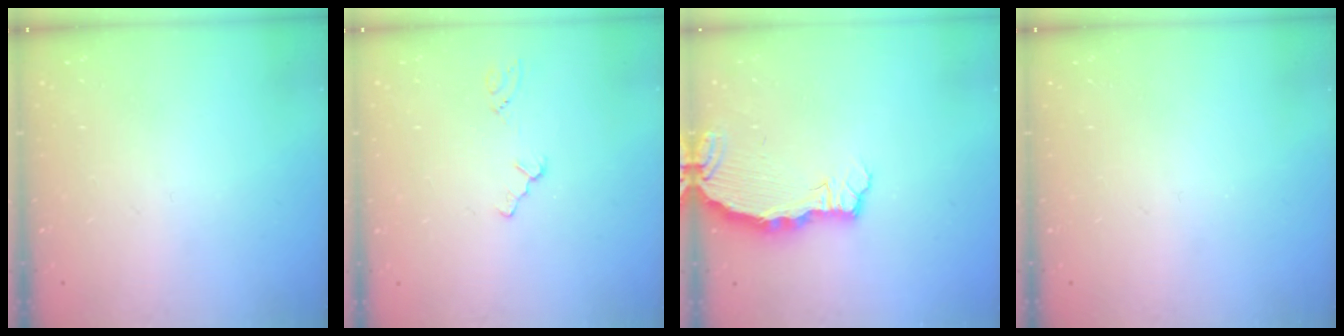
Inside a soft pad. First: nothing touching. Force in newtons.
{"total": 0.0}
{"total": 4.4, "press": 4.4, "slide": 0.4}
{"total": 0.0}